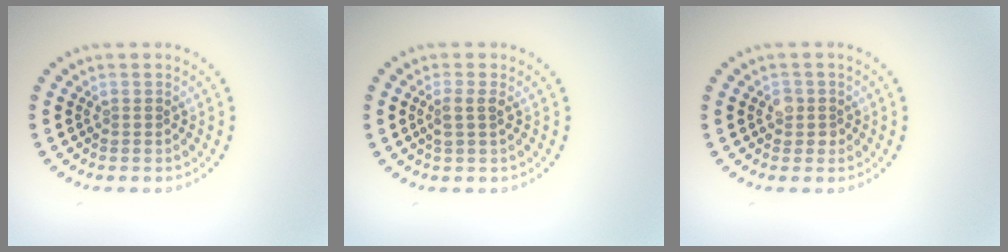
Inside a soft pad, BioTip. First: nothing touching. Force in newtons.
{"total": 1.5, "press": 1.3, "slide": 0.6}
{"total": 1.5, "press": 1.3, "slide": 0.6}